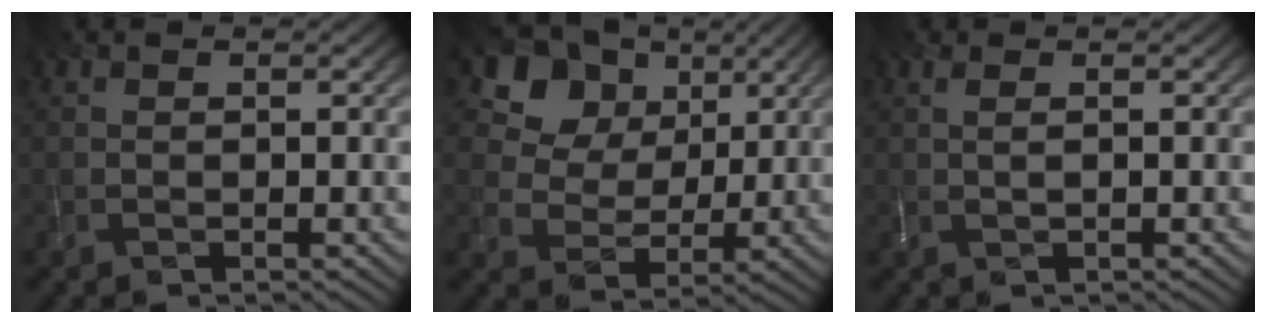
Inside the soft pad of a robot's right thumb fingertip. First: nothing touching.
{"total": 13.1, "force": [6.9, 9.5, 5.9], "torque": [-0.167, 0.017, 0.158]}
{"total": 1.2, "force": [0.2, 0.1, 1.2], "torque": [-0.027, 0.005, 0.001]}